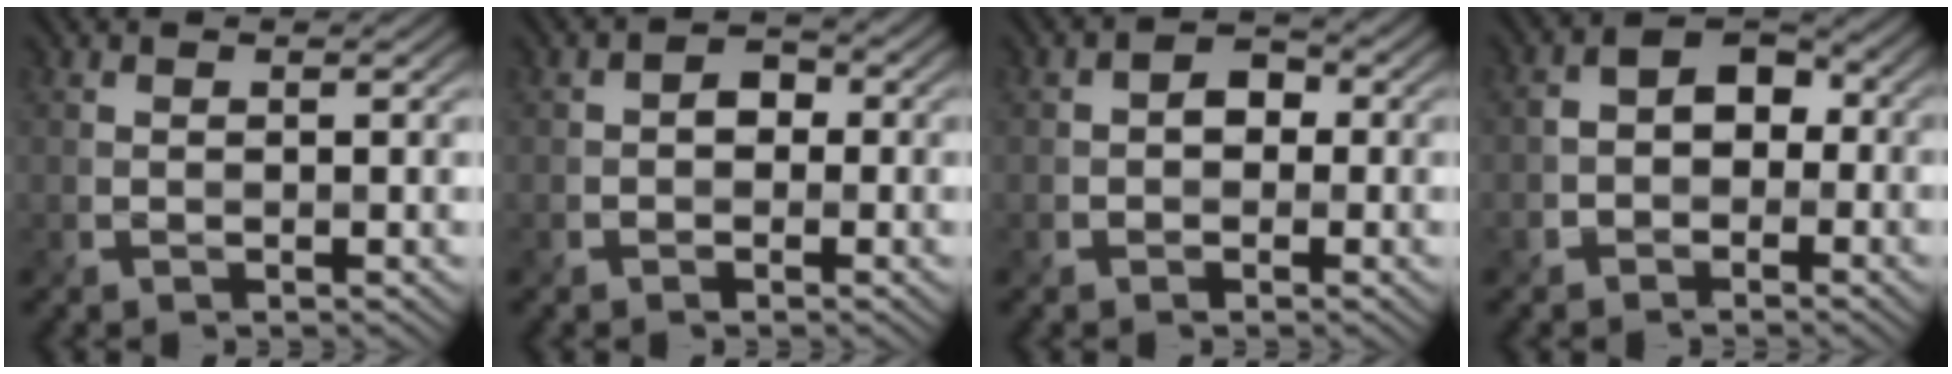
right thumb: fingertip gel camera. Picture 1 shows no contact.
{"total": 2.3, "force": [-0.5, 2.1, 1.0], "torque": [-0.012, 0.003, -0.014]}
{"total": 2.9, "force": [-0.2, 2.5, 1.4], "torque": [-0.016, 0.004, -0.013]}
{"total": 4.9, "force": [-1.1, 3.9, 2.8], "torque": [-0.040, 0.007, -0.032]}